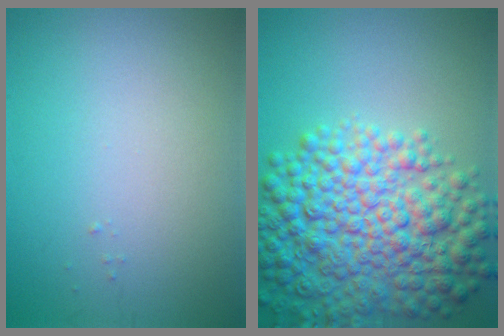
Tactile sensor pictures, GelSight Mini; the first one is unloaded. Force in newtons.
{"total": 10.5, "press": 10.4, "slide": 0.3}